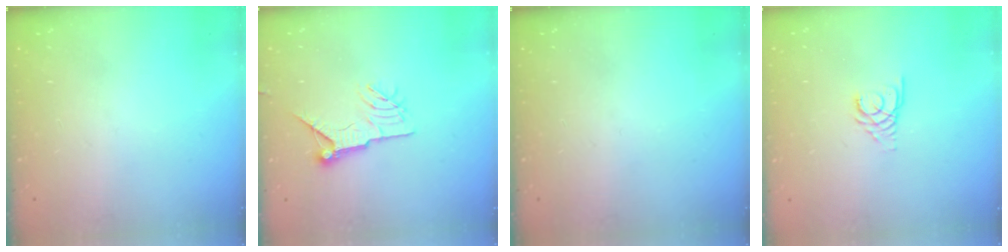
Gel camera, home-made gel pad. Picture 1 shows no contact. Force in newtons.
{"total": 9.9, "press": 9.9, "slide": 1.0}
{"total": 0.0}
{"total": 2.7, "press": 2.7, "slide": 0.3}